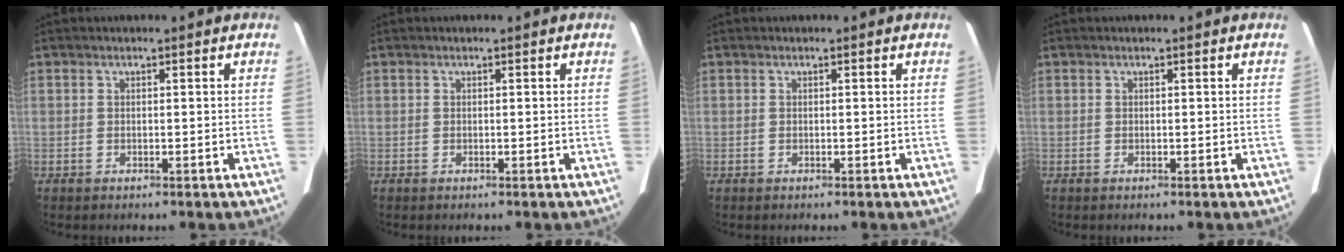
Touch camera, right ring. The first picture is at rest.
{"total": 0.0}
{"total": 0.0}
{"total": 0.0}